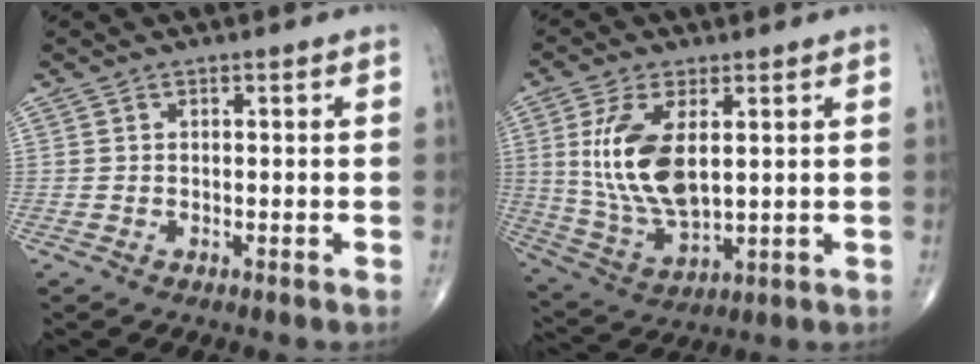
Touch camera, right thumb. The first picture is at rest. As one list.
[{"total": 13.7, "force": [2.8, 6.6, 11.7], "torque": [-0.238, -0.017, 0.067]}]